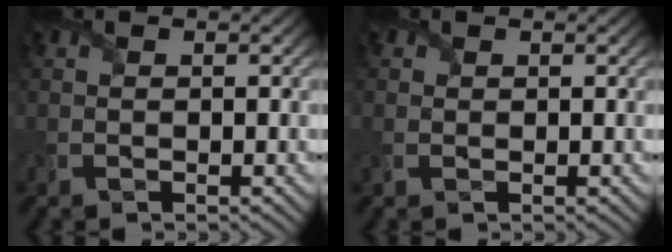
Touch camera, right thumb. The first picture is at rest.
{"total": 1.2, "force": [0.3, 1.1, 0.5], "torque": [-0.012, -0.002, 0.007]}